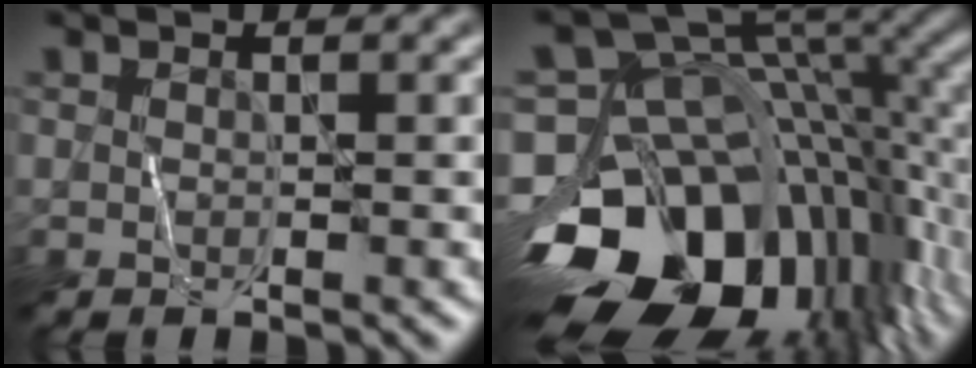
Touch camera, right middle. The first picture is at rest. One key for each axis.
{"total": 16.7, "fx": -5.2, "fy": 11.0, "fz": 11.4, "tx": -0.208, "ty": -0.015, "tz": -0.078}